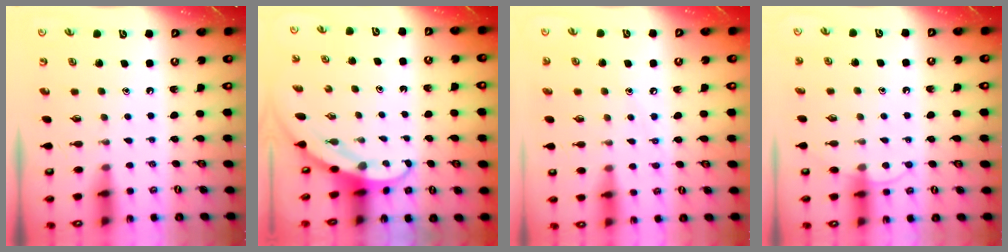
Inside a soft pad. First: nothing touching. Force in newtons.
{"total": 3.4, "press": 3.4, "slide": 0.2}
{"total": 5.5, "press": 5.5, "slide": 0.5}
{"total": 5.7, "press": 5.7, "slide": 0.6}